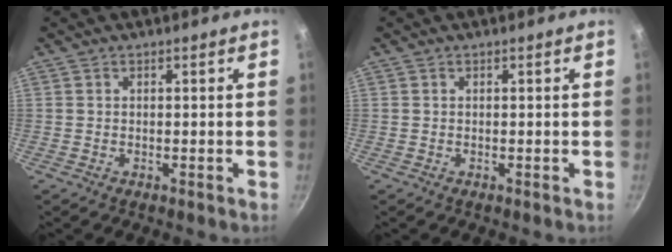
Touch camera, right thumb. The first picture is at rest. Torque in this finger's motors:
{"motor_torque": [-0.07, 0.07, 0.01, 0.00, 0.01]}